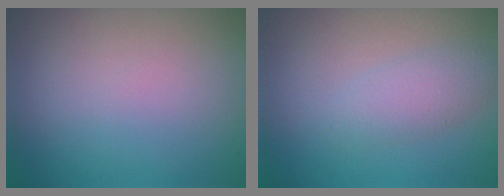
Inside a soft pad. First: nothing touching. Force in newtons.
{"total": 2.2, "press": 2.2, "slide": 0.1}